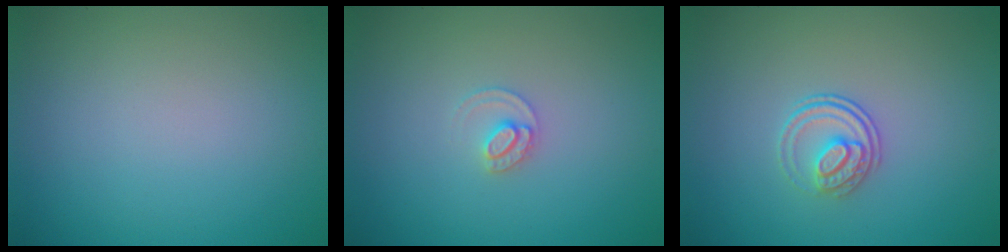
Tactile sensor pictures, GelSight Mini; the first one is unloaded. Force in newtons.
{"total": 1.5, "press": 1.5, "slide": 0.2}
{"total": 2.3, "press": 1.7, "slide": 1.5}